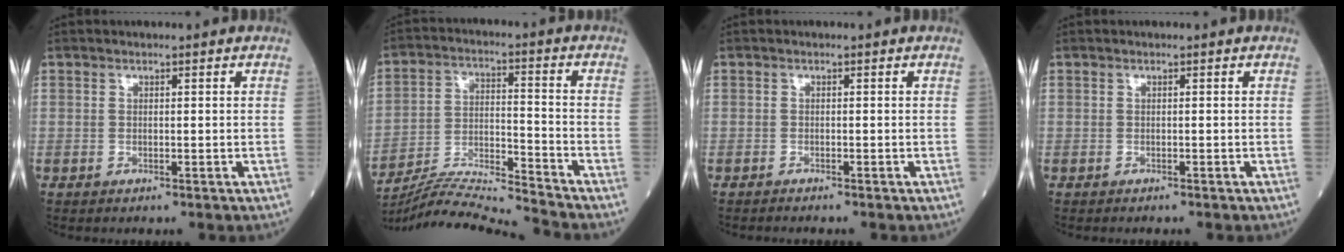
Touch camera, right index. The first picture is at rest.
{"total": 13.1, "force": [-12.6, -2.7, 2.4], "torque": [-0.044, 0.012, -0.228]}
{"total": 1.8, "force": [-1.6, 0.0, 0.6], "torque": [-0.009, 0.001, -0.021]}
{"total": 0.6, "force": [-0.6, 0.0, 0.2], "torque": [-0.005, 0.000, -0.011]}